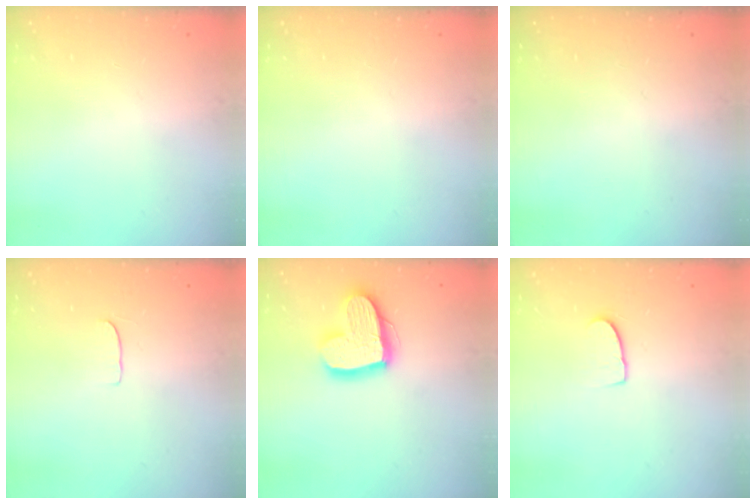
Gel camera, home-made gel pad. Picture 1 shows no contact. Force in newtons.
{"total": 0.0}
{"total": 0.0}
{"total": 4.9, "press": 4.9, "slide": 0.5}
{"total": 16.0, "press": 16.0, "slide": 1.5}
{"total": 5.2, "press": 5.2, "slide": 0.4}